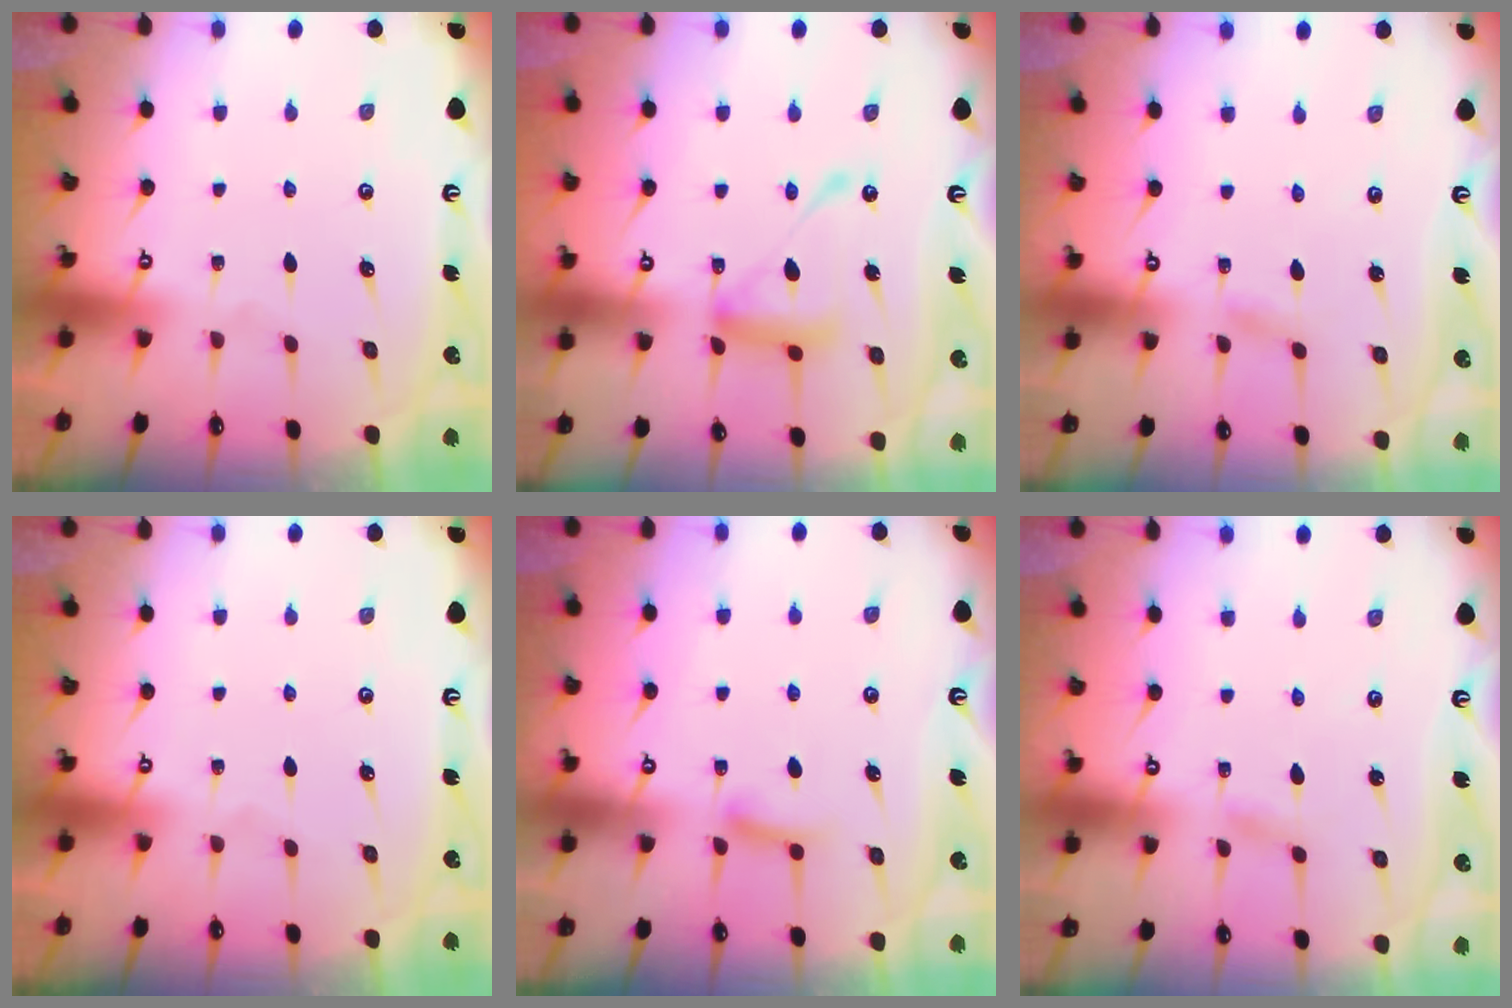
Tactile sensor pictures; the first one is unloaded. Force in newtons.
{"total": 13.1, "press": 13.1, "slide": 1.1}
{"total": 1.1, "press": 1.1, "slide": 0.1}
{"total": 0.0}
{"total": 7.7, "press": 7.6, "slide": 0.8}
{"total": 1.1, "press": 1.1, "slide": 0.1}